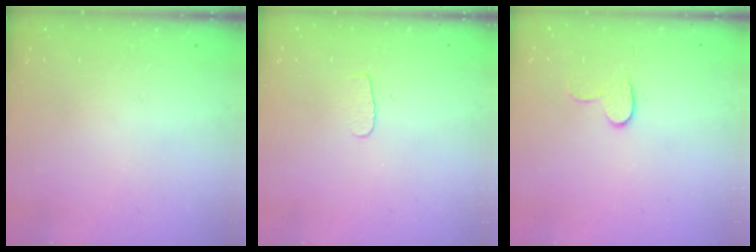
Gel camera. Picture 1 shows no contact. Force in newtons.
{"total": 3.3, "press": 3.3, "slide": 0.4}
{"total": 6.2, "press": 6.2, "slide": 0.6}